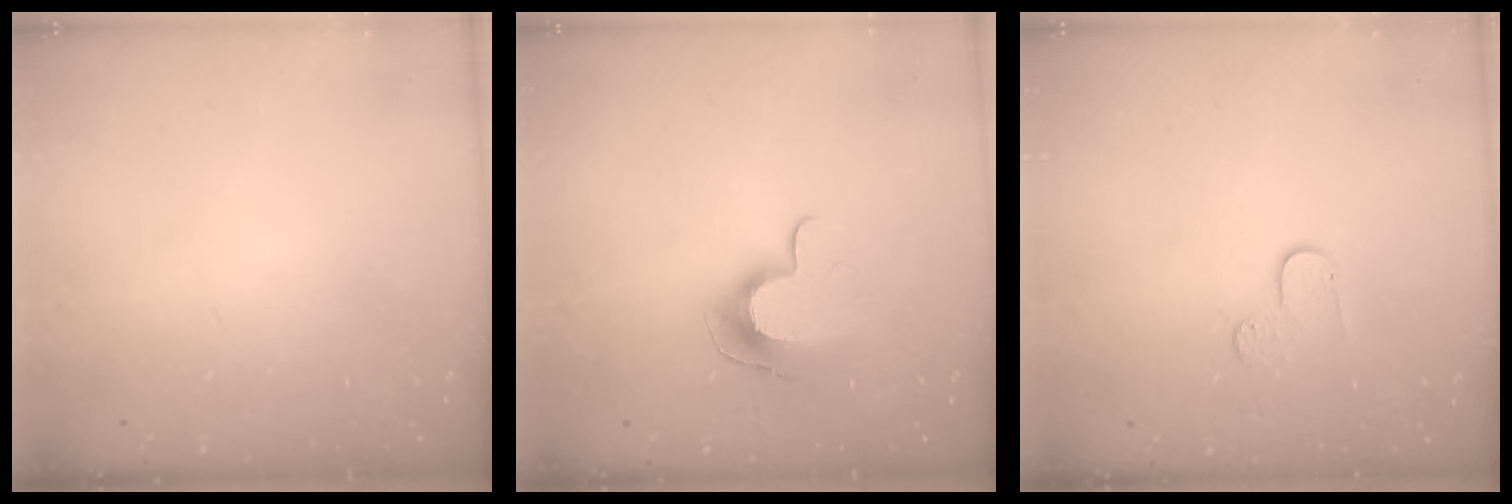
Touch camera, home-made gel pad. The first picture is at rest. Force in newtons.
{"total": 10.3, "press": 10.3, "slide": 0.4}
{"total": 3.8, "press": 3.8, "slide": 0.4}